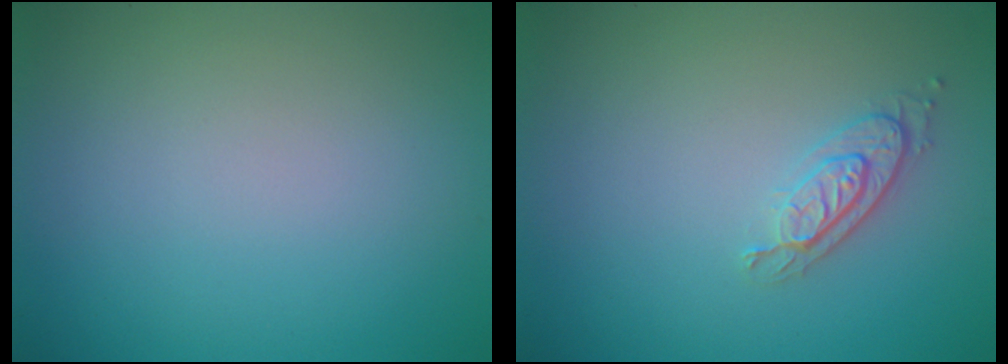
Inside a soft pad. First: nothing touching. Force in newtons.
{"total": 2.0, "press": 1.8, "slide": 0.9}